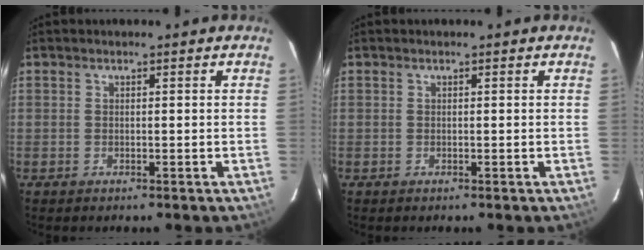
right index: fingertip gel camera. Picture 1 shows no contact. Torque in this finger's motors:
{"motor_torque": [0.00, 0.00, 0.00, -0.01]}